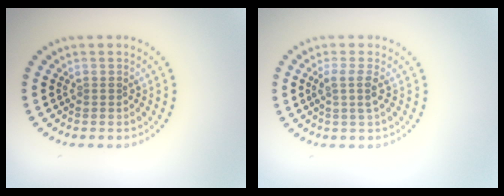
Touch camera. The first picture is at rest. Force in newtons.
{"total": 1.8, "press": 1.5, "slide": 1.1}